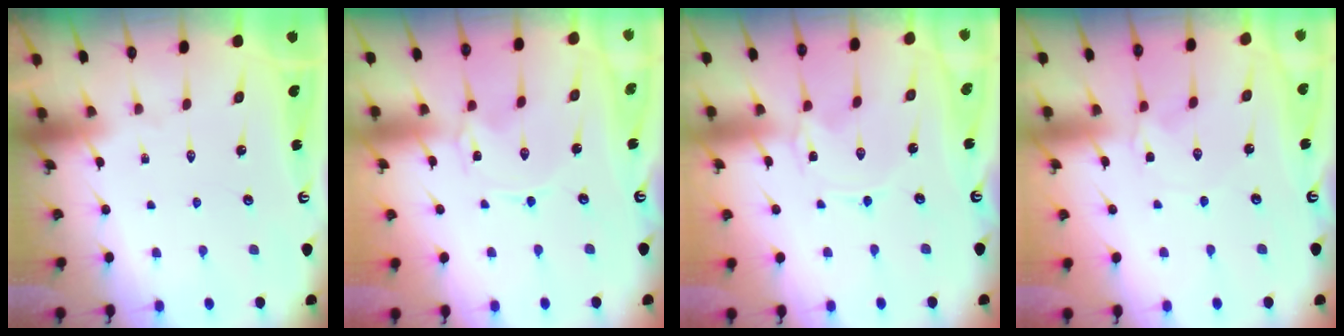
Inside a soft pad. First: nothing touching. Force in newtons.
{"total": 0.0}
{"total": 0.0}
{"total": 1.2, "press": 1.1, "slide": 0.2}